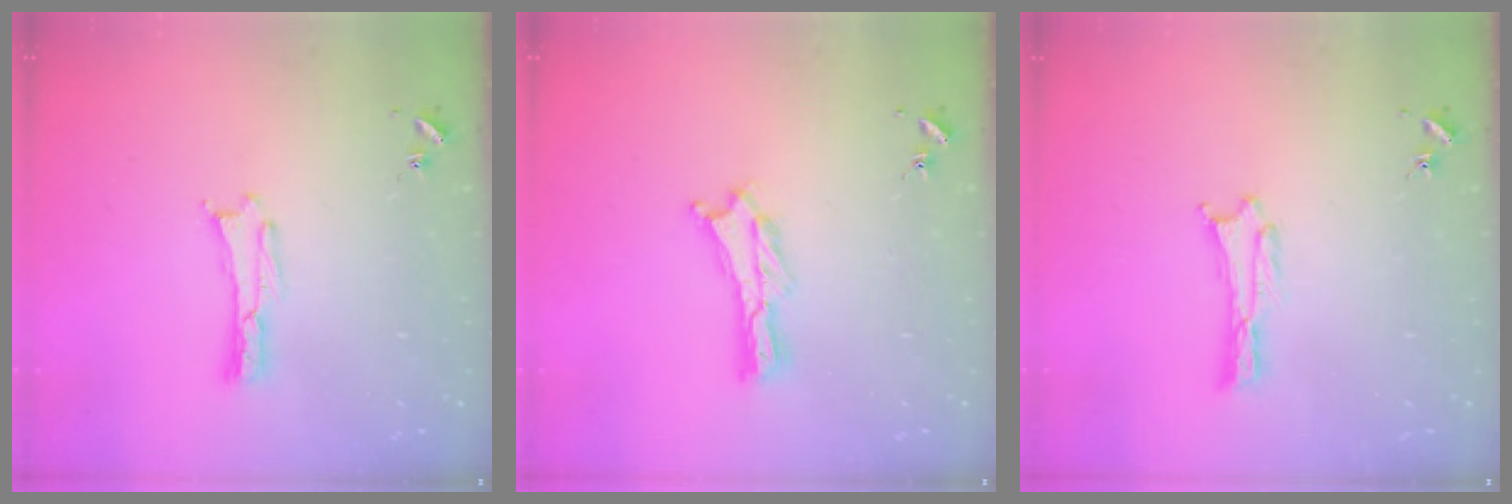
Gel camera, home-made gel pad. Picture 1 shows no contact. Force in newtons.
{"total": 0.9, "press": 0.9, "slide": 0.2}
{"total": 0.0}